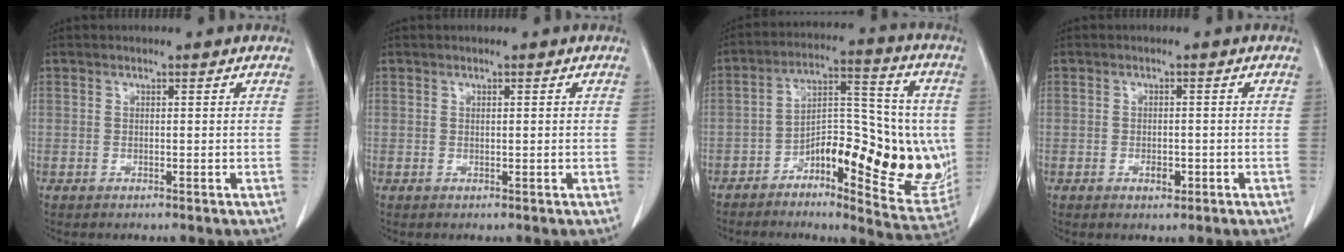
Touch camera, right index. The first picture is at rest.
{"total": 0.0}
{"total": 17.5, "force": [-4.1, 7.0, 15.5], "torque": [-0.213, 0.020, -0.057]}
{"total": 1.8, "force": [-0.7, 0.9, 1.3], "torque": [-0.020, 0.002, -0.007]}